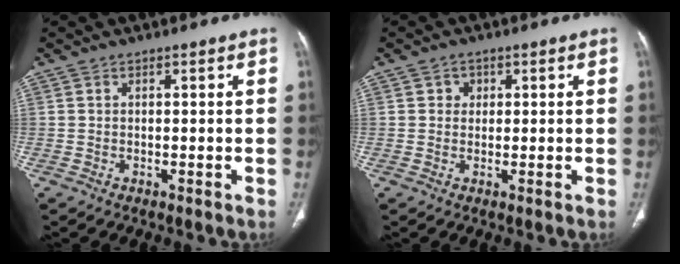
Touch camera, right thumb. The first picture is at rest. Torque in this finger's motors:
{"motor_torque": [-0.59, 0.17, -0.28, 0.30, 0.06]}